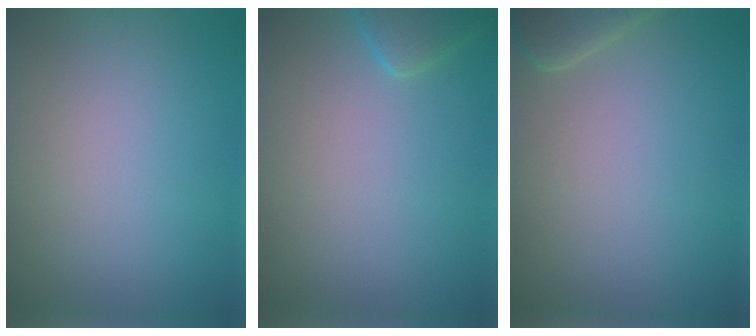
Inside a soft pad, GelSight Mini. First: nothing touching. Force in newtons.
{"total": 1.9, "press": 1.9, "slide": 0.2}
{"total": 2.3, "press": 2.3, "slide": 0.3}